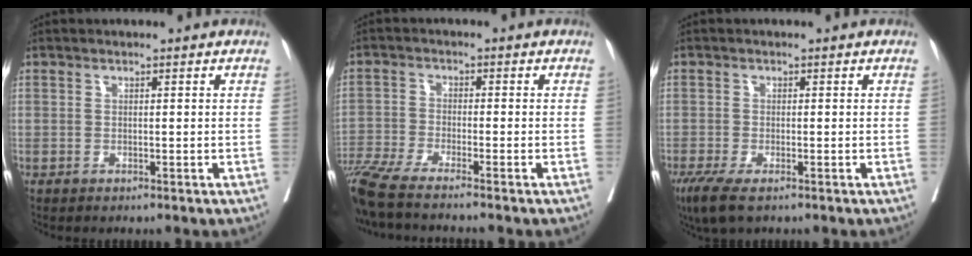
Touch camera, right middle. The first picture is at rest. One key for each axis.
{"total": 8.8, "fx": -6.9, "fy": -1.4, "fz": 5.3, "tx": -0.077, "ty": -0.036, "tz": -0.116}
{"total": 4.6, "fx": -3.0, "fy": 1.1, "fz": 3.3, "tx": -0.065, "ty": -0.014, "tz": -0.051}